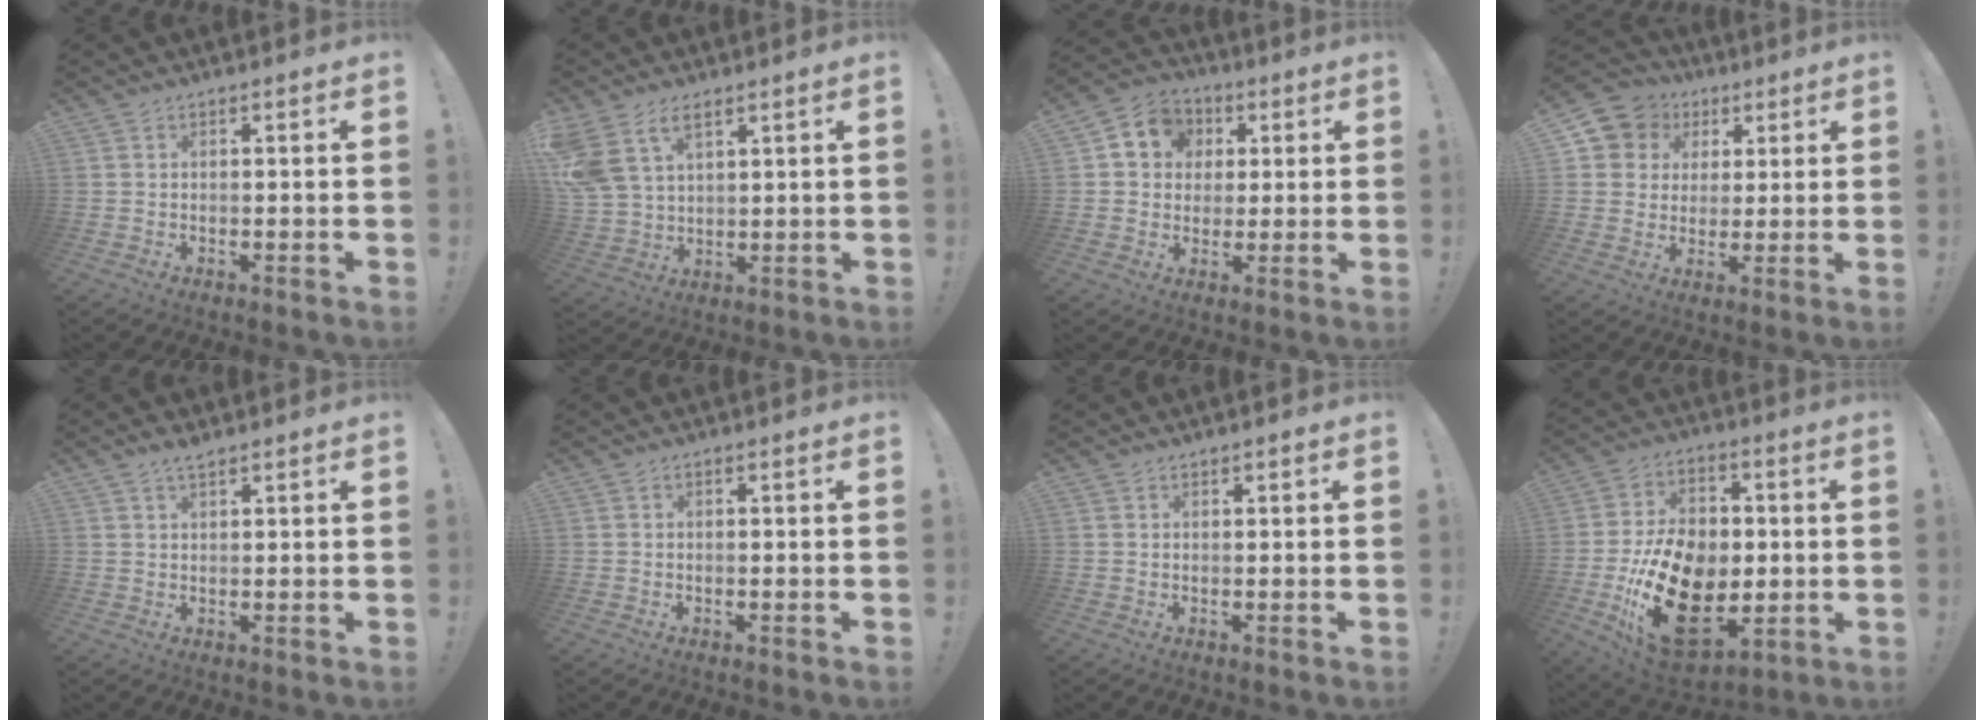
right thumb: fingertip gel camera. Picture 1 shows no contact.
{"total": 10.0, "force": [5.8, 6.0, 5.4], "torque": [-0.117, -0.023, 0.116]}
{"total": 9.8, "force": [2.4, 8.7, 3.7], "torque": [-0.049, 0.002, 0.050]}
{"total": 9.0, "force": [3.0, 8.2, 2.0], "torque": [-0.033, -0.014, 0.065]}
{"total": 2.9, "force": [2.2, 0.9, 1.7], "torque": [-0.028, -0.012, 0.038]}
{"total": 0.0}
{"total": 0.6, "force": [0.6, 0.2, 0.1], "torque": [0.003, -0.002, 0.010]}
{"total": 25.1, "force": [-5.5, 16.6, 17.9], "torque": [-0.329, 0.025, -0.075]}